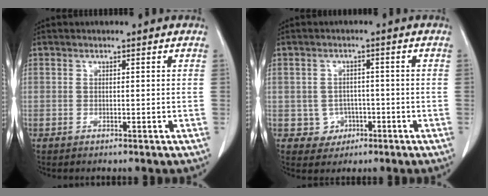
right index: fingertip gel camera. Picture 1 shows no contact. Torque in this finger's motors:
{"motor_torque": [-0.18, -0.03, -0.50, -0.21]}